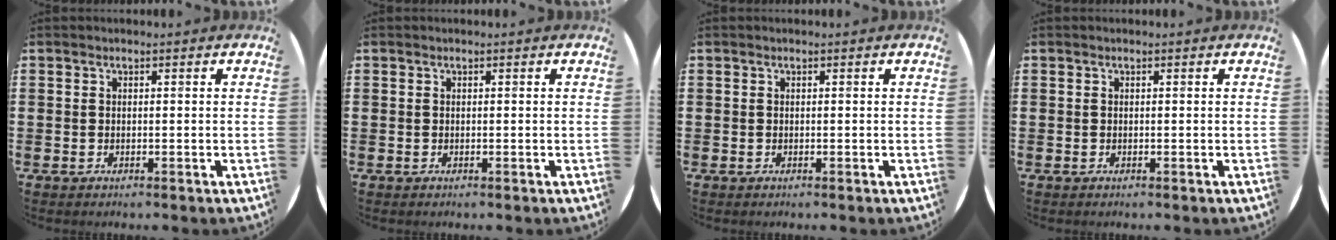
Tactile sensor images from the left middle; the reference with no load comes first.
{"total": 0.0}
{"total": 0.0}
{"total": 0.0}